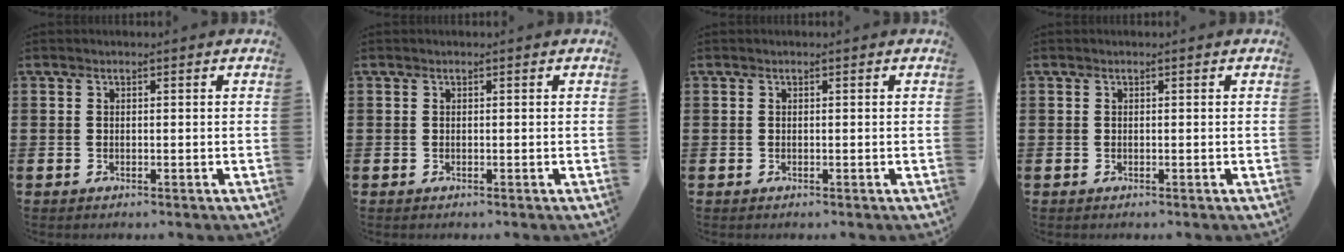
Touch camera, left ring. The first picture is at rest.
{"total": 0.0}
{"total": 0.0}
{"total": 0.0}